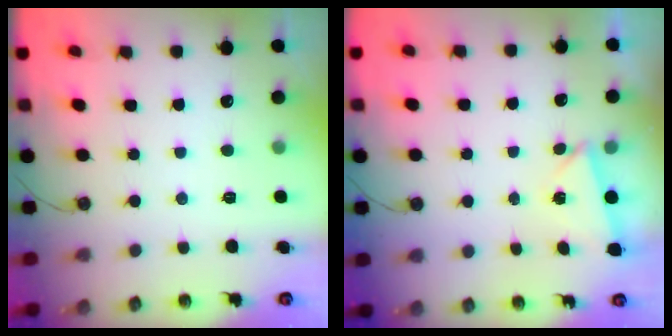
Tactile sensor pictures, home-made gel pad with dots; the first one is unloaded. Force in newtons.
{"total": 1.9, "press": 1.4, "slide": 1.4}